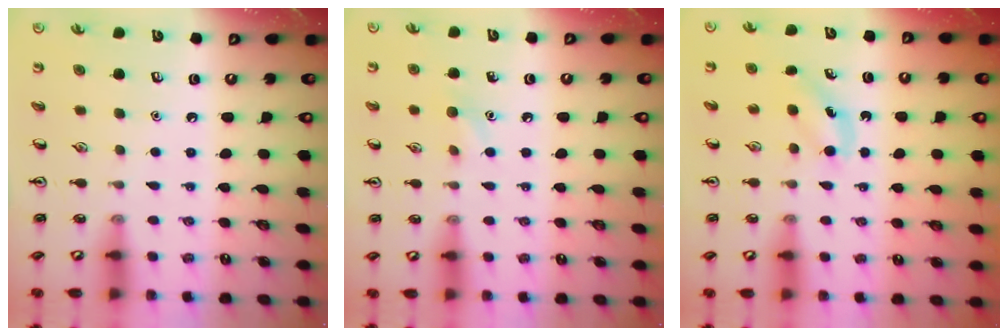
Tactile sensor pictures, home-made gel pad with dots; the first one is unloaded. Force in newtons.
{"total": 5.7, "press": 5.4, "slide": 1.7}
{"total": 3.5, "press": 3.2, "slide": 1.2}